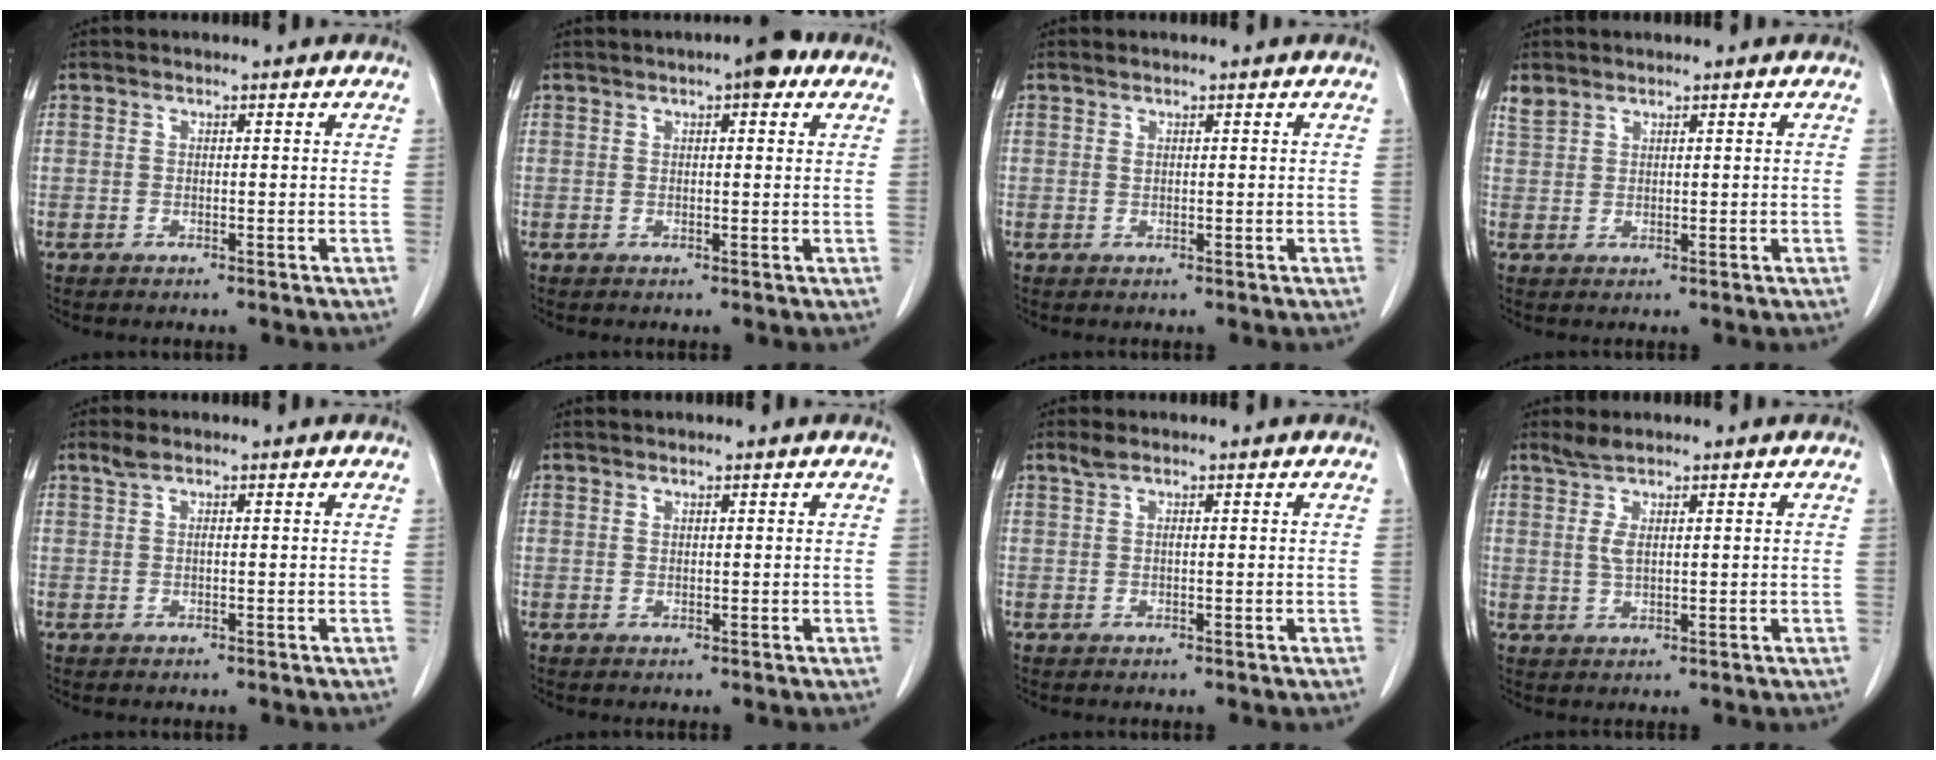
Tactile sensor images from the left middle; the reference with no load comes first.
{"total": 4.2, "force": [2.3, 0.9, 3.3], "torque": [-0.050, 0.009, 0.027]}
{"total": 0.5, "force": [0.4, 0.2, 0.2], "torque": [-0.001, -0.003, 0.007]}
{"total": 1.9, "force": [1.7, 0.8, 0.3], "torque": [-0.010, 0.009, 0.039]}
{"total": 1.4, "force": [0.9, 0.2, 1.0], "torque": [-0.032, 0.013, 0.019]}
{"total": 0.6, "force": [0.6, 0.0, 0.2], "torque": [-0.009, -0.001, 0.013]}
{"total": 1.4, "force": [0.9, 0.2, 1.0], "torque": [-0.030, 0.012, 0.021]}
{"total": 3.0, "force": [2.0, 0.7, 2.2], "torque": [-0.051, 0.002, 0.045]}